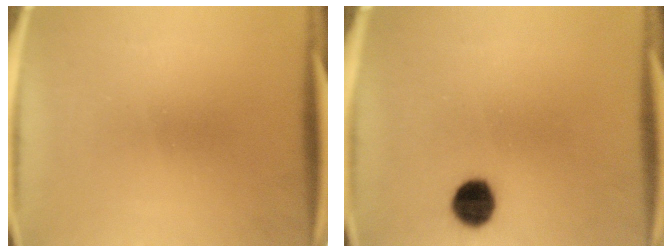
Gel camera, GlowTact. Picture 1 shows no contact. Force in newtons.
{"total": 6.7}